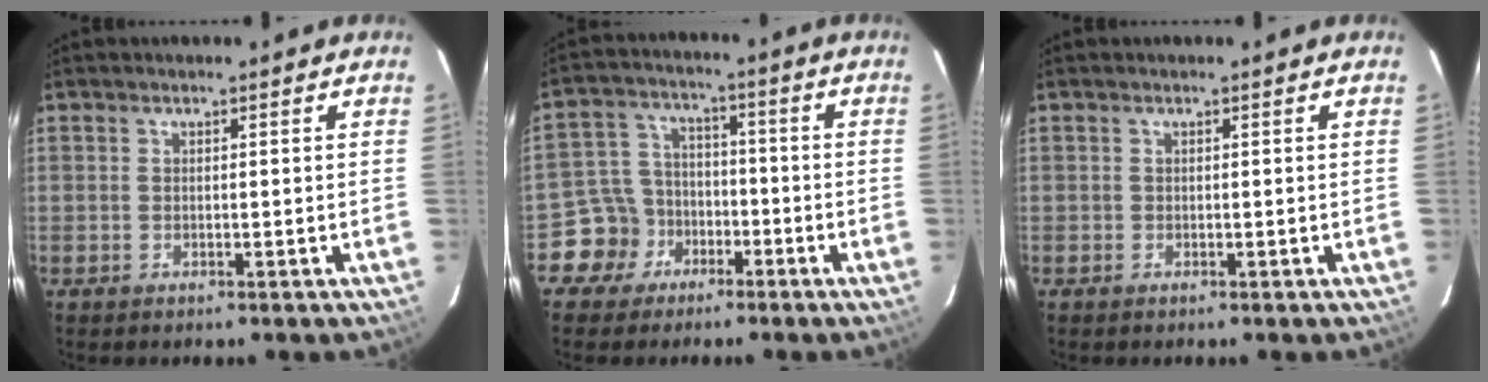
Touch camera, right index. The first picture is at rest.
{"total": 7.8, "force": [-4.4, 6.4, 0.7], "torque": [-0.035, 0.031, -0.076]}
{"total": 0.0}